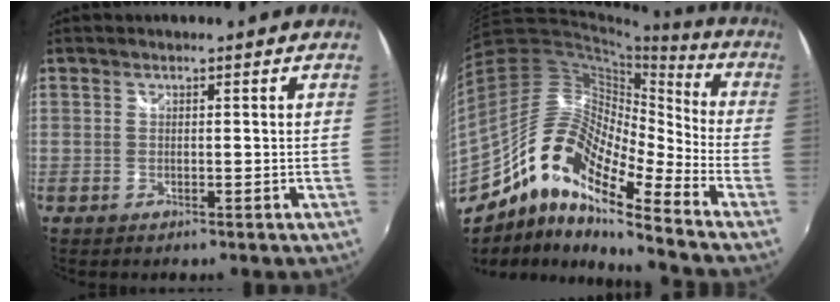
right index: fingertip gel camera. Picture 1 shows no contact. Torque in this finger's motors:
{"motor_torque": [0.51, -0.66, 0.72, 0.17]}